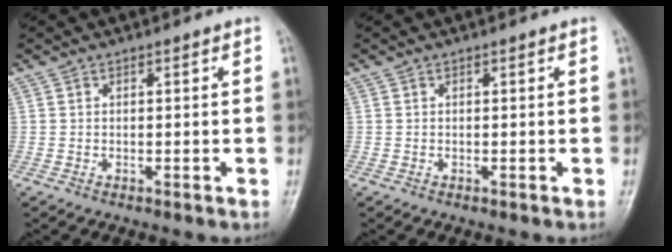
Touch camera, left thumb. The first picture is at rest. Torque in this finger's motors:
{"motor_torque": [-0.05, 0.05, 0.00, 0.00, 0.00]}